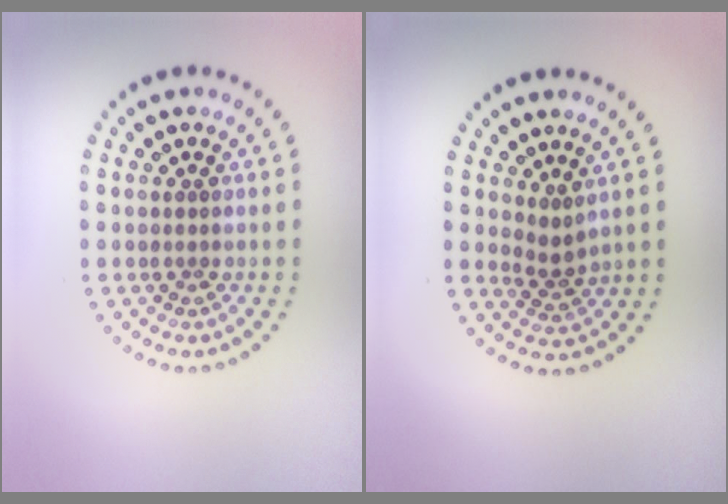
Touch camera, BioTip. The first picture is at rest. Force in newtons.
{"total": 2.0, "press": 1.3, "slide": 1.5}